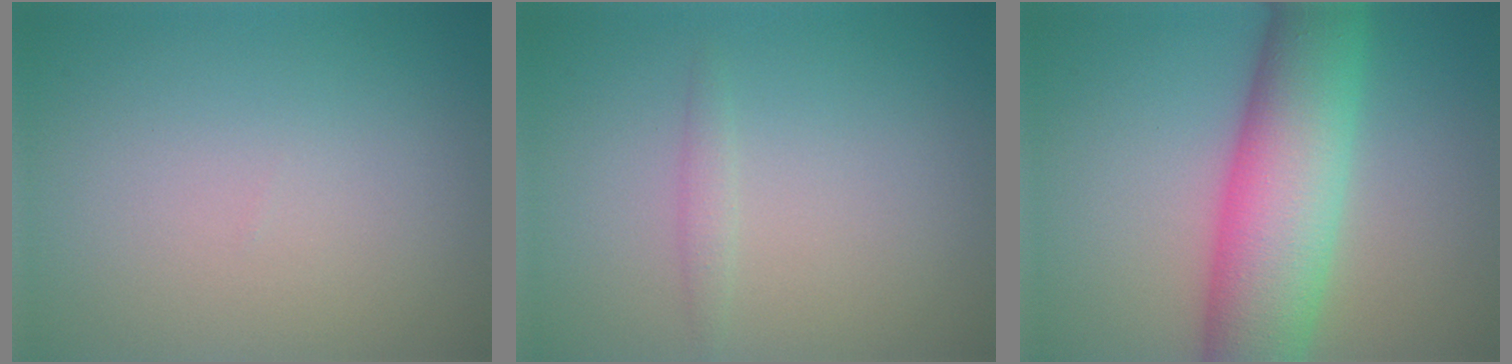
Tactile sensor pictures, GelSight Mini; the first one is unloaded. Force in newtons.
{"total": 1.0, "press": 1.0, "slide": 0.0}
{"total": 10.0, "press": 10.0, "slide": 0.3}